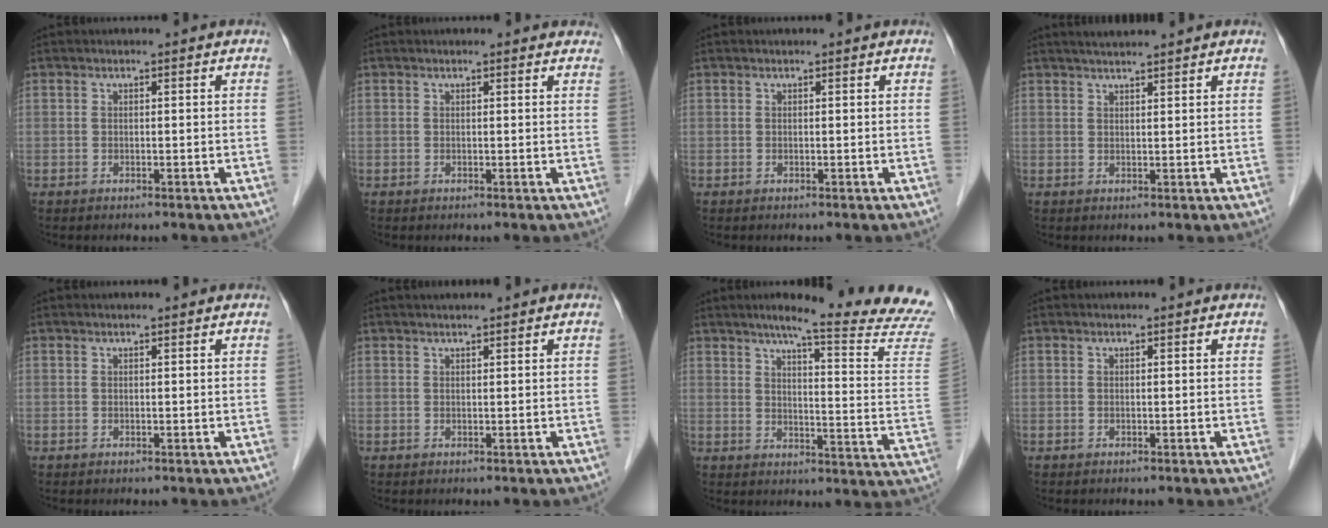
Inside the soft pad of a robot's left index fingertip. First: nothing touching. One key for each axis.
{"total": 3.5, "fx": 3.2, "fy": 0.9, "fz": 1.1, "tx": -0.012, "ty": 0.011, "tz": 0.024}
{"total": 0.0}
{"total": 4.0, "fx": 3.6, "fy": -0.1, "fz": 1.8, "tx": -0.025, "ty": 0.023, "tz": 0.058}
{"total": 0.7, "fx": 0.6, "fy": 0.1, "fz": 0.3, "tx": -0.008, "ty": 0.010, "tz": 0.011}
{"total": 2.1, "fx": 1.8, "fy": 0.0, "fz": 1.0, "tx": -0.010, "ty": 0.019, "tz": 0.031}
{"total": 20.0, "fx": 17.5, "fy": -1.5, "fz": 9.5, "tx": -0.131, "ty": -0.091, "tz": 0.203}
{"total": 0.0}